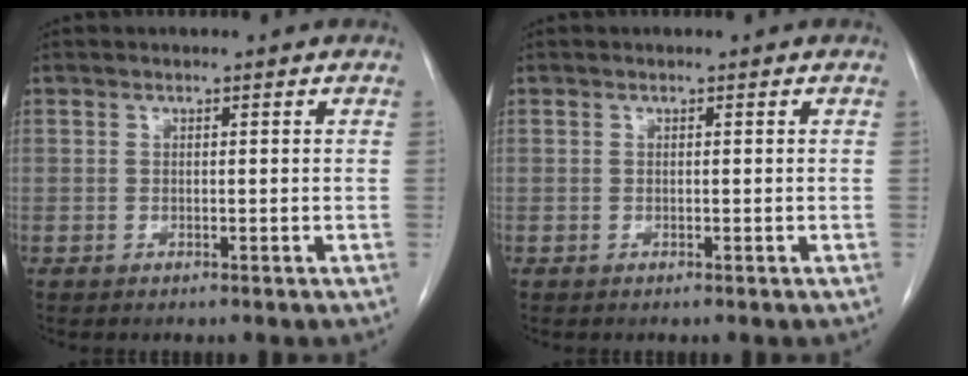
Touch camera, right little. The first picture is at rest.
{"total": 0.0}